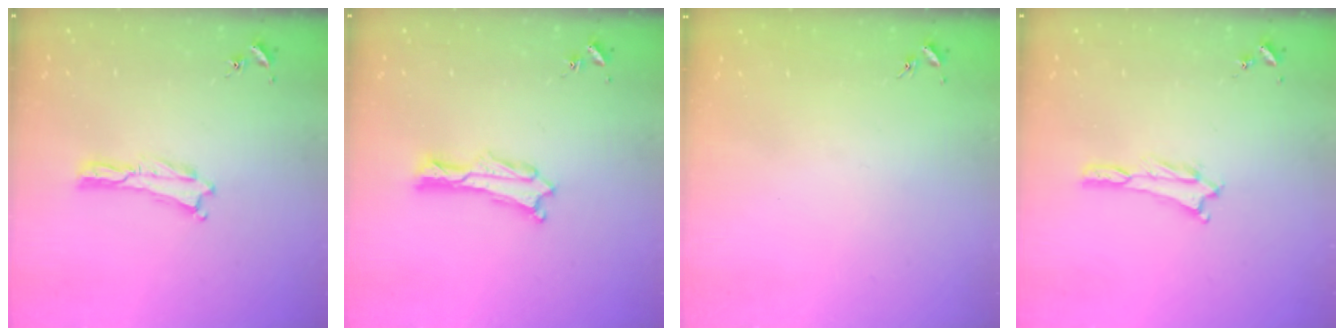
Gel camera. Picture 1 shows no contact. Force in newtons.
{"total": 0.9, "press": 0.9, "slide": 0.2}
{"total": 0.0}
{"total": 0.7, "press": 0.7, "slide": 0.2}